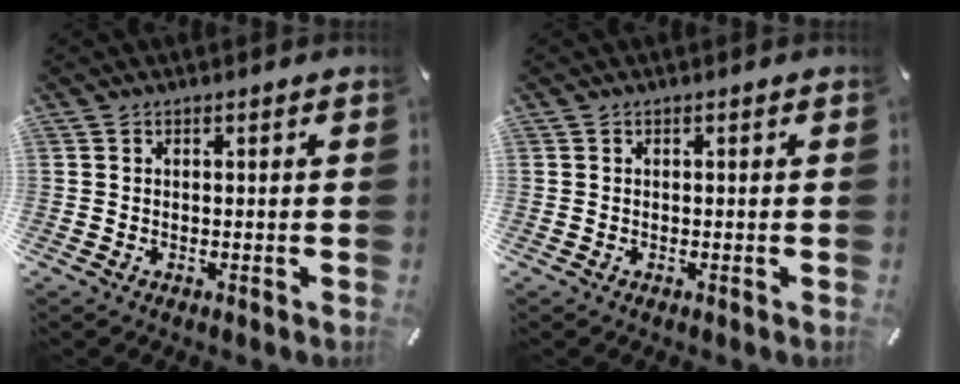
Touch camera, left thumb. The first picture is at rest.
{"total": 0.0}